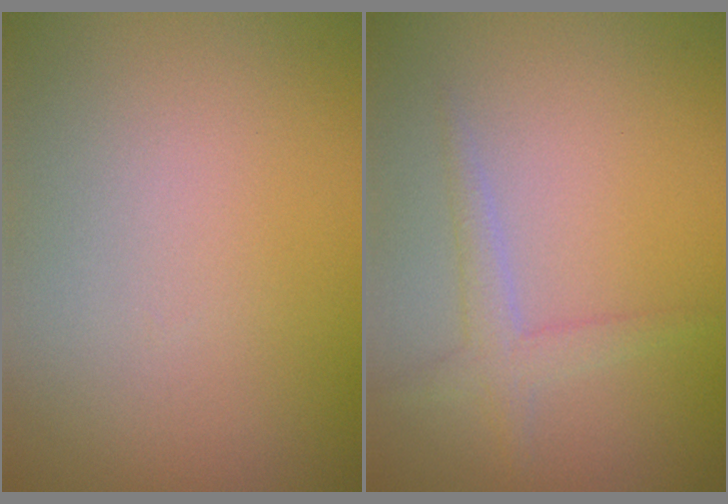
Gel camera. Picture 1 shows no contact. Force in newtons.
{"total": 1.8, "press": 1.8, "slide": 0.0}